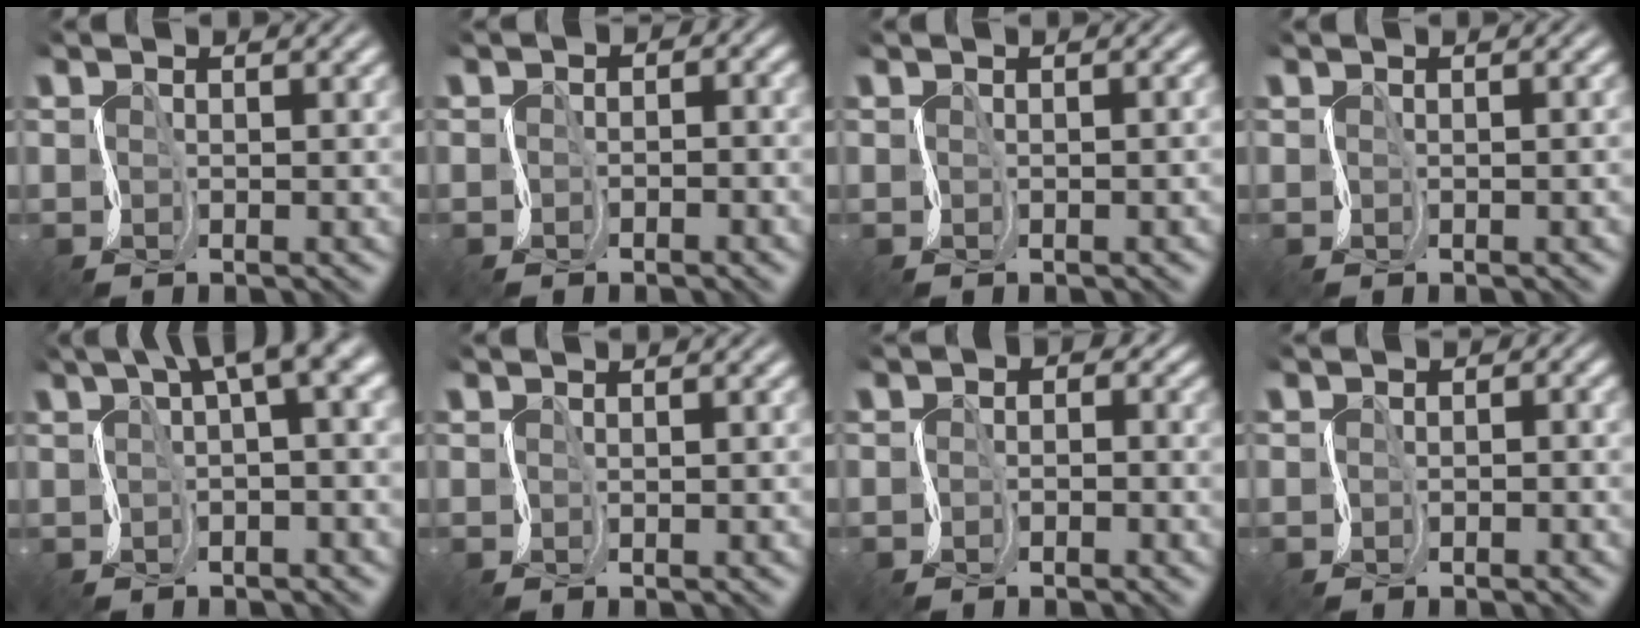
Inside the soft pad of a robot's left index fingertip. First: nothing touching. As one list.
[{"total": 1.8, "force": [-0.8, 1.2, 1.1], "torque": [-0.008, 0.003, -0.017]}, {"total": 1.3, "force": [-0.4, 0.6, 1.0], "torque": [-0.005, 0.005, -0.003]}, {"total": 1.2, "force": [-0.4, 0.5, 1.1], "torque": [-0.005, 0.004, -0.005]}, {"total": 6.5, "force": [2.2, 1.7, 5.8], "torque": [-0.076, 0.018, 0.032]}, {"total": 0.6, "force": [-0.2, 0.2, 0.6], "torque": [-0.002, -0.002, -0.003]}, {"total": 1.9, "force": [-0.6, 1.4, 1.1], "torque": [-0.004, 0.003, -0.017]}, {"total": 1.5, "force": [-0.6, 1.0, 0.9], "torque": [-0.007, 0.002, -0.014]}]